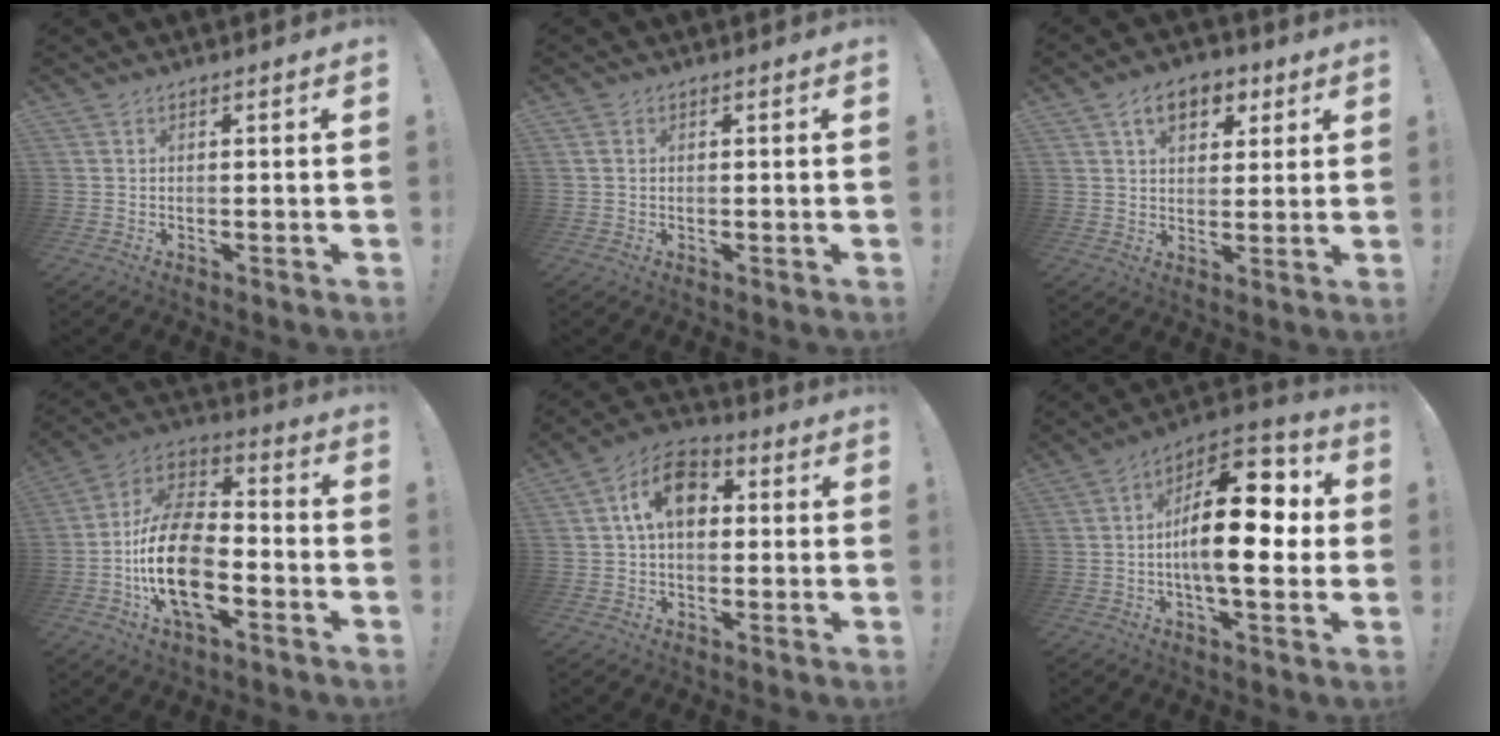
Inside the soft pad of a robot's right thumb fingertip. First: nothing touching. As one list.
[{"total": 0.9, "force": [0.2, 0.8, 0.2], "torque": [-0.004, 0.004, 0.004]}, {"total": 9.8, "force": [4.5, 6.5, 5.8], "torque": [-0.073, -0.011, 0.082]}, {"total": 21.3, "force": [-6.1, 12.2, 16.3], "torque": [-0.303, 0.029, -0.096]}, {"total": 11.5, "force": [2.7, 7.4, 8.4], "torque": [-0.139, 0.015, 0.054]}, {"total": 20.7, "force": [0.3, 9.3, 18.4], "torque": [-0.284, 0.008, 0.005]}]